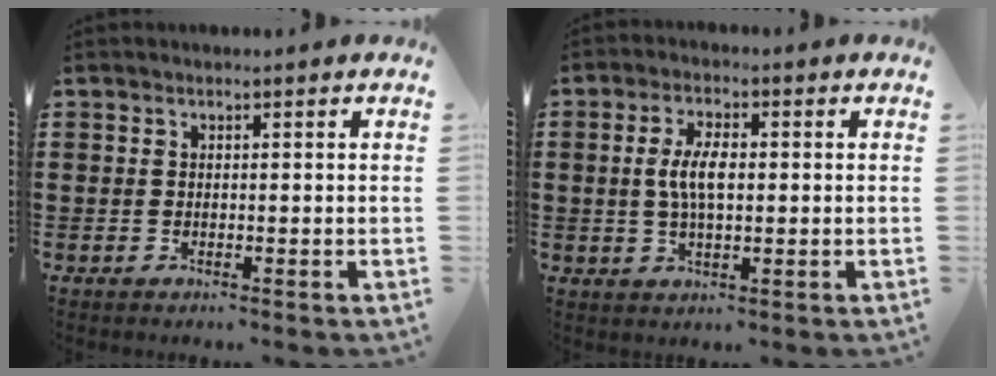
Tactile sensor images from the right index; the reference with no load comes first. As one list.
[{"total": 5.3, "force": [0.3, 2.0, 4.9], "torque": [-0.109, 0.001, -0.002]}]